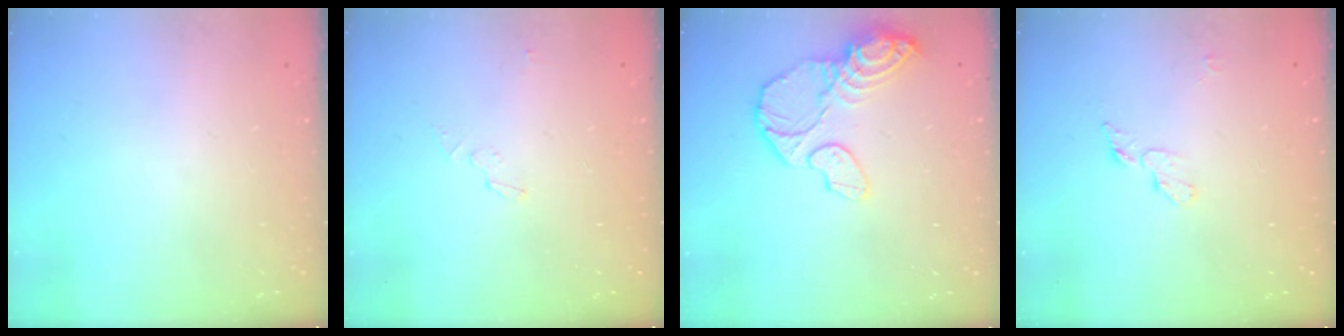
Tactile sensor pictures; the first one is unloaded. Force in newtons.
{"total": 2.9, "press": 2.9, "slide": 0.3}
{"total": 13.3, "press": 13.2, "slide": 1.8}
{"total": 4.8, "press": 4.7, "slide": 0.4}